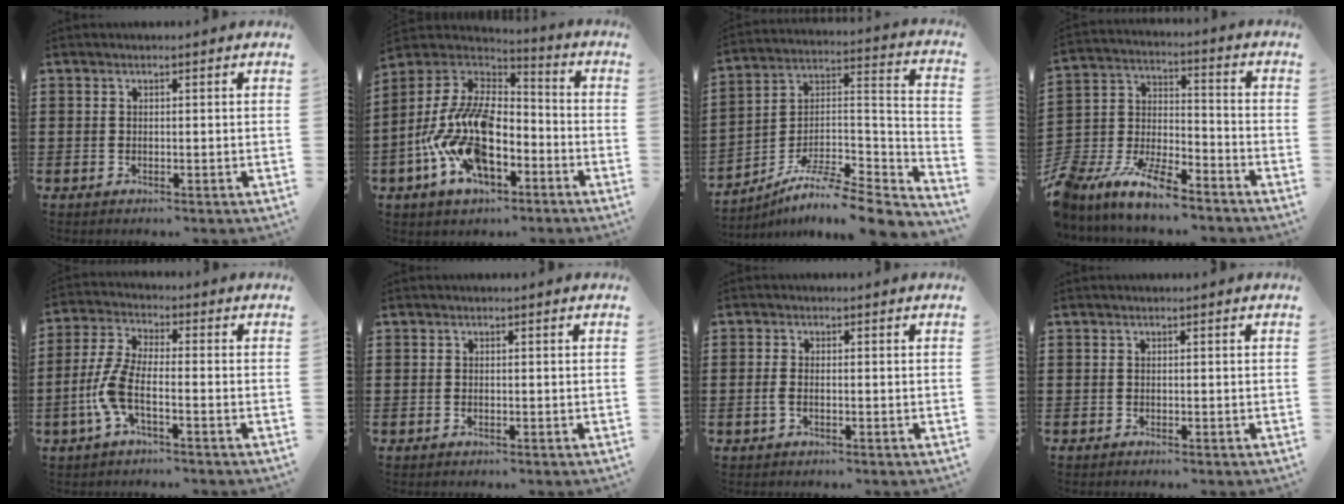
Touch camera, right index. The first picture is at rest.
{"total": 15.2, "force": [-5.6, 8.2, 11.5], "torque": [-0.271, 0.000, -0.114]}
{"total": 8.5, "force": [-7.1, 1.5, 4.5], "torque": [-0.075, 0.005, -0.140]}
{"total": 8.7, "force": [-7.9, 2.1, 3.1], "torque": [-0.081, 0.007, -0.160]}
{"total": 6.6, "force": [-2.6, 2.1, 5.7], "torque": [-0.154, -0.018, -0.057]}
{"total": 0.0}
{"total": 1.5, "force": [-0.5, 0.5, 1.3], "torque": [-0.033, -0.004, -0.011]}
{"total": 0.0}